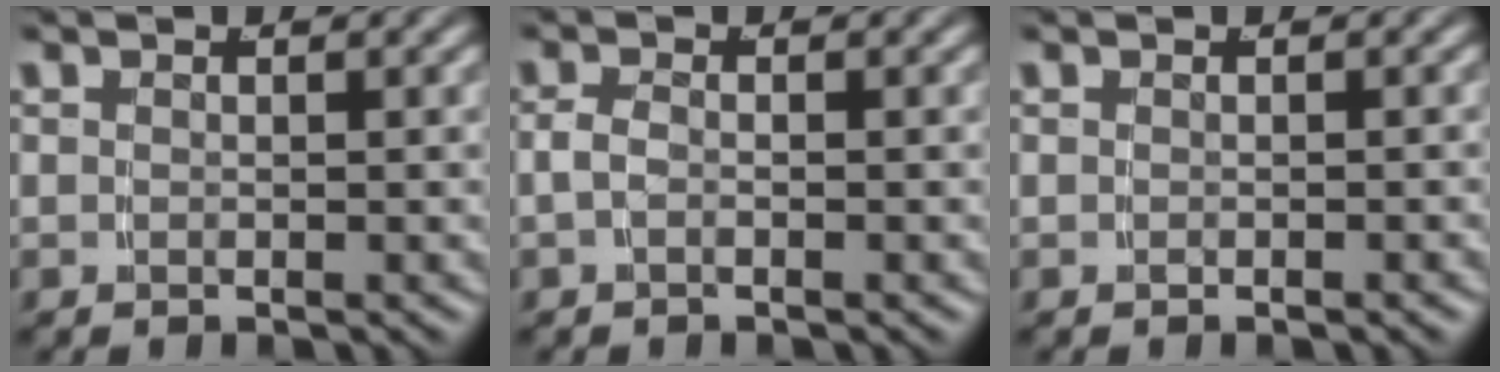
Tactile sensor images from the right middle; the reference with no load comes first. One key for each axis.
{"total": 1.2, "fx": -0.4, "fy": 0.3, "fz": 1.0, "tx": -0.027, "ty": -0.003, "tz": -0.005}
{"total": 0.6, "fx": -0.5, "fy": -0.4, "fz": 0.0, "tx": -0.003, "ty": 0.002, "tz": -0.005}